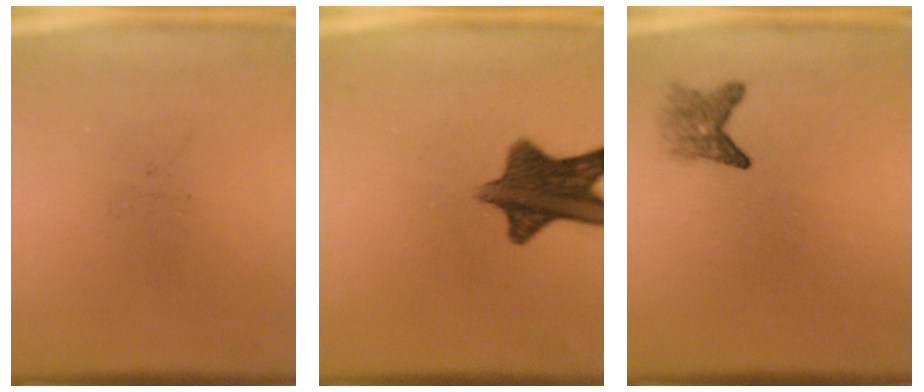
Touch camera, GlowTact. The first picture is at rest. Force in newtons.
{"total": 10.5}
{"total": 2.4}